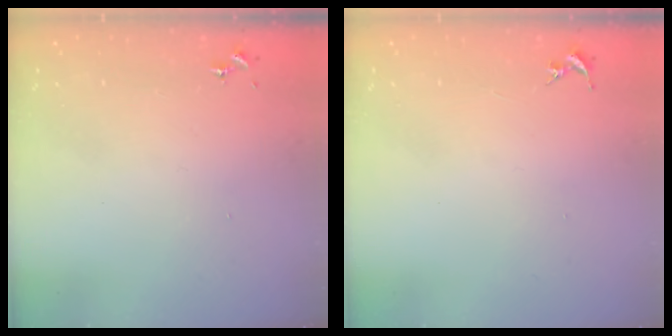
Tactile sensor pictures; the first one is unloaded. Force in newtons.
{"total": 0.0}